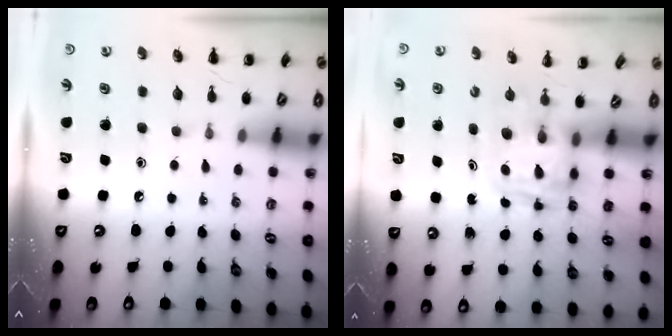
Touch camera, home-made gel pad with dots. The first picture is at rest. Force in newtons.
{"total": 2.6, "press": 2.6, "slide": 0.2}